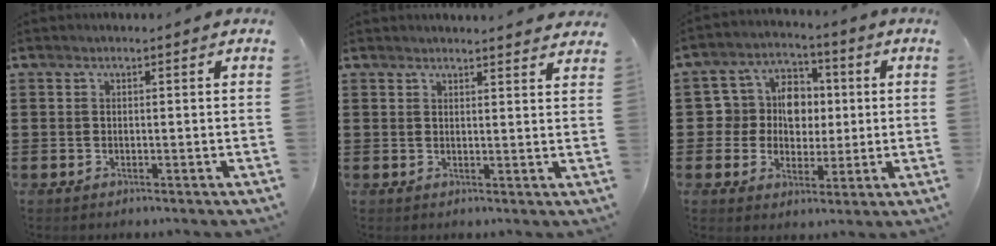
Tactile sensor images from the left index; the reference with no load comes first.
{"total": 2.1, "force": [2.1, -0.2, 0.1], "torque": [0.000, -0.009, 0.038]}
{"total": 8.2, "force": [1.2, 7.5, 3.2], "torque": [-0.095, 0.011, 0.020]}